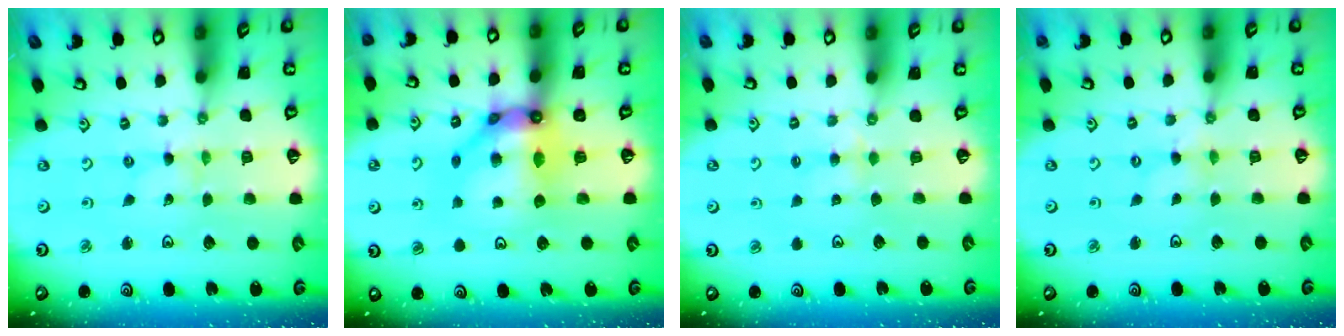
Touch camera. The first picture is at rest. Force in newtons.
{"total": 13.1, "press": 13.0, "slide": 1.6}
{"total": 2.8, "press": 2.8, "slide": 0.5}
{"total": 0.0}